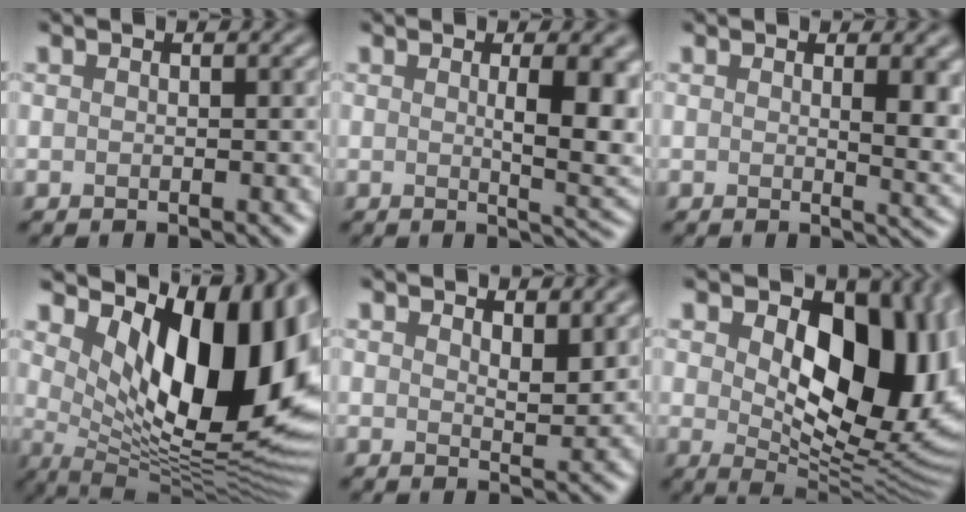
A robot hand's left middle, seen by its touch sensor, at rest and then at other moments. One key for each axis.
{"total": 6.4, "fx": 0.8, "fy": 1.7, "fz": 6.2, "tx": -0.076, "ty": -0.004, "tz": 0.019}
{"total": 4.0, "fx": 1.1, "fy": 1.3, "fz": 3.6, "tx": -0.038, "ty": -0.002, "tz": 0.018}
{"total": 14.8, "fx": 3.8, "fy": 7.0, "fz": 12.5, "tx": -0.165, "ty": -0.014, "tz": 0.070}
{"total": 2.4, "fx": 1.6, "fy": 0.8, "fz": 1.6, "tx": -0.022, "ty": -0.006, "tz": 0.030}
{"total": 14.5, "fx": 2.9, "fy": 8.4, "fz": 11.4, "tx": -0.147, "ty": -0.012, "tz": 0.058}